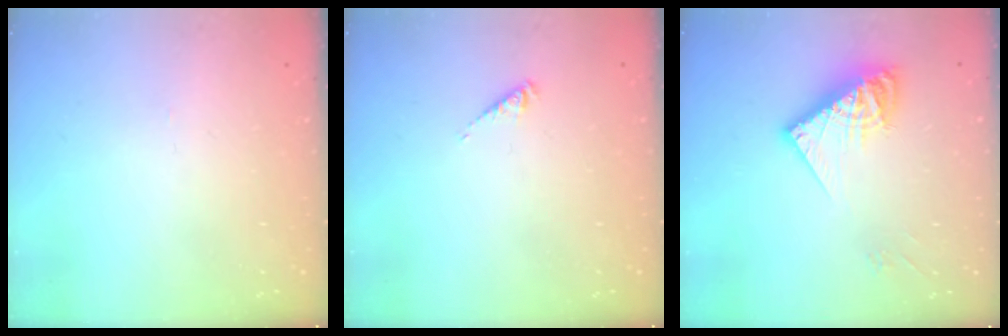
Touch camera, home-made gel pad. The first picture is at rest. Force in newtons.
{"total": 1.1, "press": 1.0, "slide": 0.2}
{"total": 10.9, "press": 10.9, "slide": 0.4}